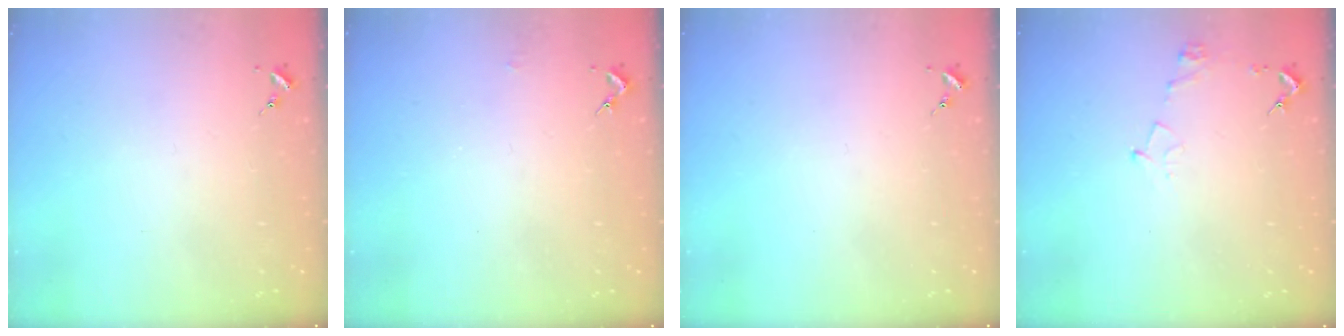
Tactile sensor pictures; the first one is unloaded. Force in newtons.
{"total": 1.4, "press": 1.4, "slide": 0.1}
{"total": 0.0}
{"total": 6.2, "press": 6.2, "slide": 0.7}